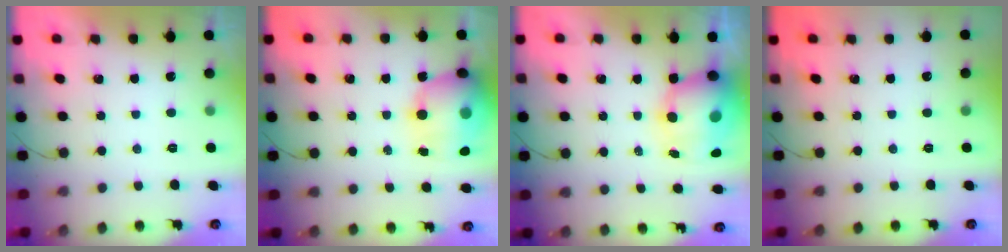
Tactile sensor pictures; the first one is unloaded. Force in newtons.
{"total": 18.8, "press": 18.3, "slide": 4.3}
{"total": 12.8, "press": 12.4, "slide": 3.4}
{"total": 0.0}